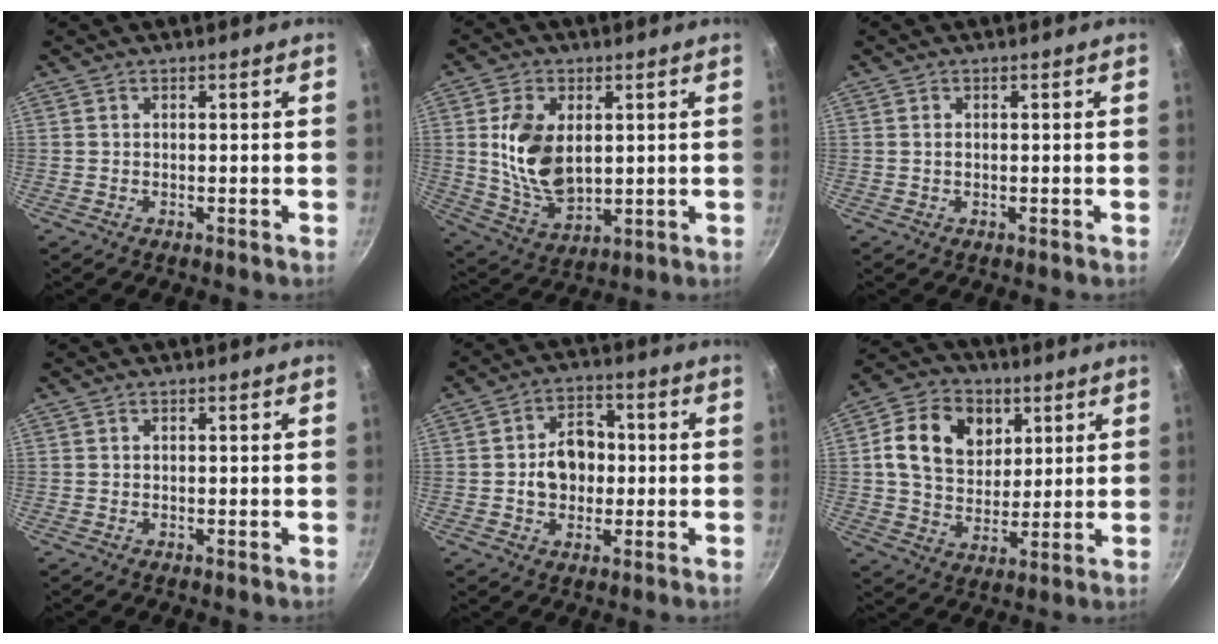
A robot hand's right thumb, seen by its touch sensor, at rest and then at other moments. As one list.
[{"total": 13.7, "force": [2.0, 8.8, 10.2], "torque": [-0.169, -0.022, 0.049]}, {"total": 0.9, "force": [0.1, 0.7, 0.6], "torque": [-0.009, 0.003, 0.002]}, {"total": 0.0}, {"total": 8.6, "force": [-0.3, 6.8, 5.4], "torque": [-0.049, 0.015, -0.010]}, {"total": 14.6, "force": [4.5, 11.2, 8.2], "torque": [-0.118, -0.006, 0.070]}]